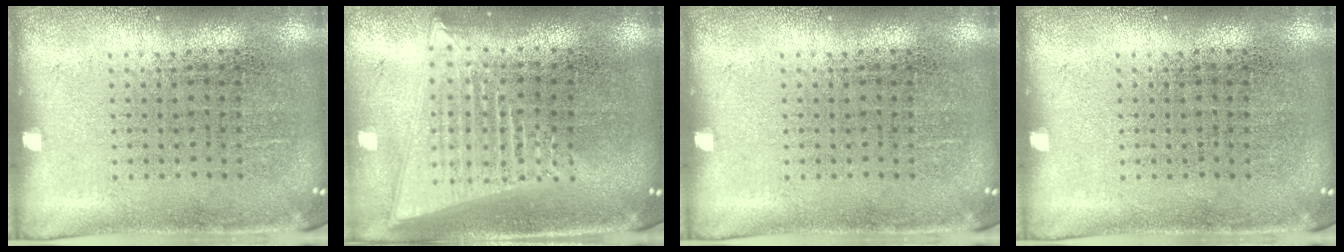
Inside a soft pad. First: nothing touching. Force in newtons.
{"total": 2.1, "press": 1.8, "slide": 1.1}
{"total": 0.0}
{"total": 0.0}